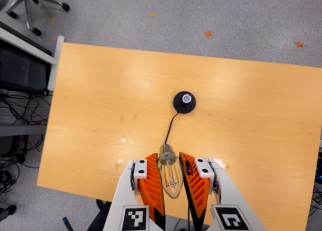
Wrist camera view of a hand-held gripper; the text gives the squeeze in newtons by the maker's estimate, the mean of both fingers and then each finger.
{"total": 21.6, "left": 23.9, "right": 19.4}